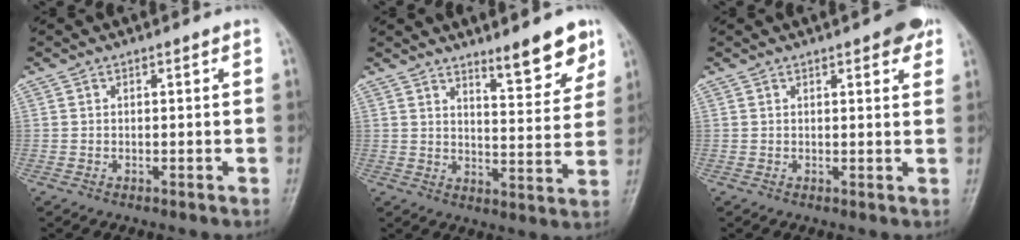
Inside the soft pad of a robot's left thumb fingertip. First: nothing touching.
{"total": 9.2, "force": [6.8, 2.1, 5.8], "torque": [-0.062, -0.053, 0.103]}
{"total": 4.9, "force": [2.8, 1.6, 3.7], "torque": [-0.033, -0.007, 0.030]}